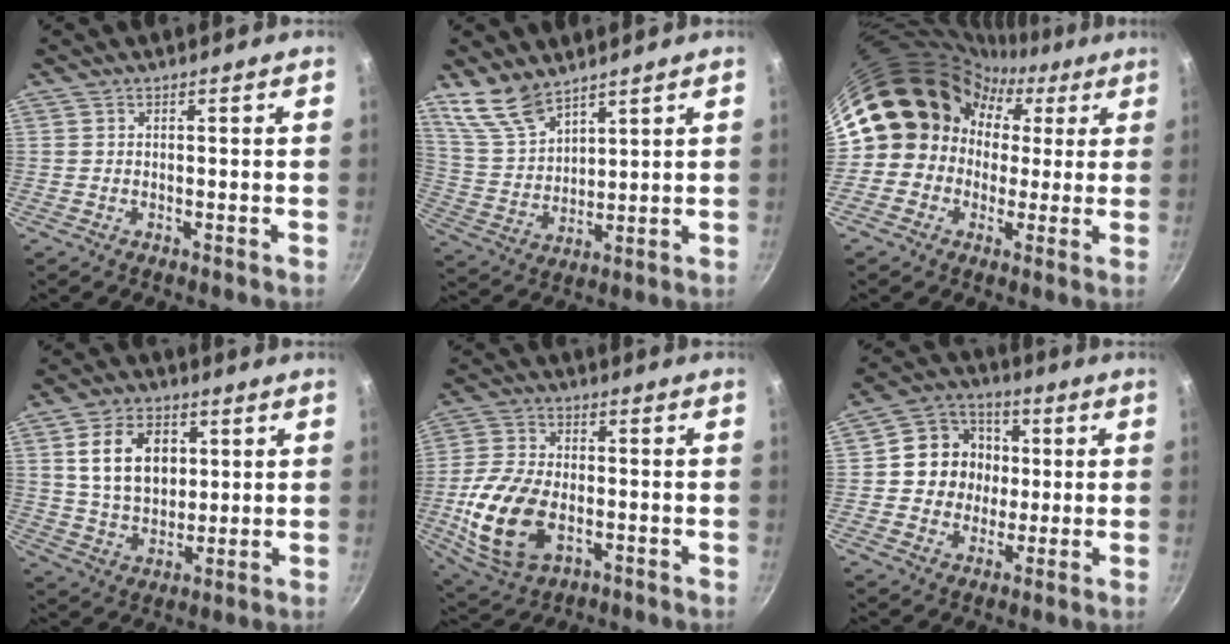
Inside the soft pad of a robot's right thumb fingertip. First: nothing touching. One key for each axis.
{"total": 9.3, "fx": 7.4, "fy": 3.7, "fz": 4.2, "tx": -0.073, "ty": -0.037, "tz": 0.167}
{"total": 15.9, "fx": 2.6, "fy": 14.4, "fz": 6.2, "tx": -0.061, "ty": 0.045, "tz": 0.030}
{"total": 12.8, "fx": 3.2, "fy": 9.0, "fz": 8.5, "tx": -0.120, "ty": -0.008, "tz": 0.059}
{"total": 15.9, "fx": -4.0, "fy": 9.6, "fz": 12.0, "tx": -0.234, "ty": 0.014, "tz": -0.070}
{"total": 11.9, "fx": 0.8, "fy": 10.8, "fz": 4.8, "tx": -0.043, "ty": 0.018, "tz": 0.004}